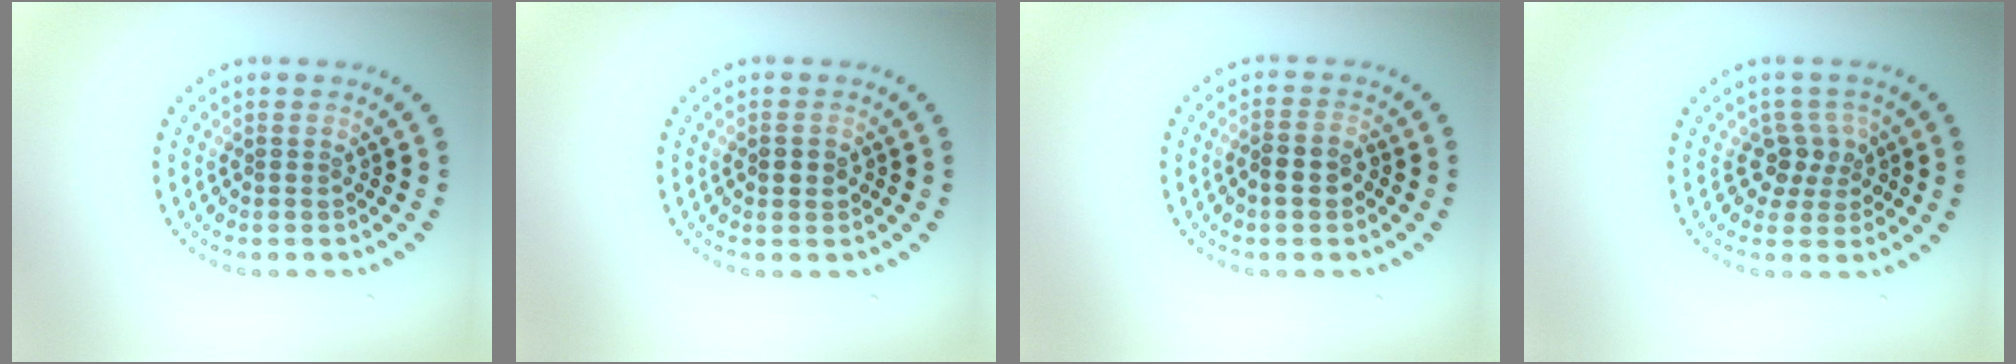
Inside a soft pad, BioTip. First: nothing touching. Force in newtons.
{"total": 1.8, "press": 1.8, "slide": 0.1}
{"total": 2.3, "press": 2.2, "slide": 0.8}
{"total": 2.6, "press": 2.0, "slide": 1.6}